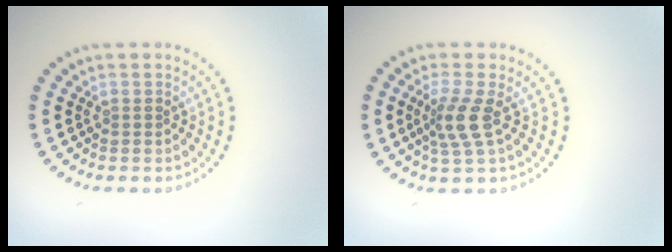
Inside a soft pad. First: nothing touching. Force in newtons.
{"total": 2.8, "press": 2.1, "slide": 1.9}